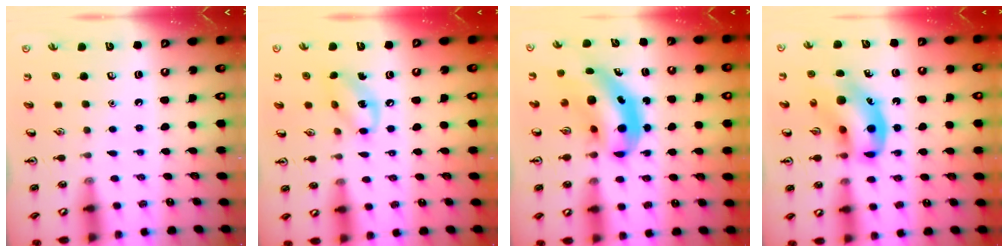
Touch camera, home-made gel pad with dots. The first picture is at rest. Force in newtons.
{"total": 6.8, "press": 6.8, "slide": 1.0}
{"total": 7.9, "press": 7.5, "slide": 2.3}
{"total": 12.9, "press": 12.4, "slide": 3.5}